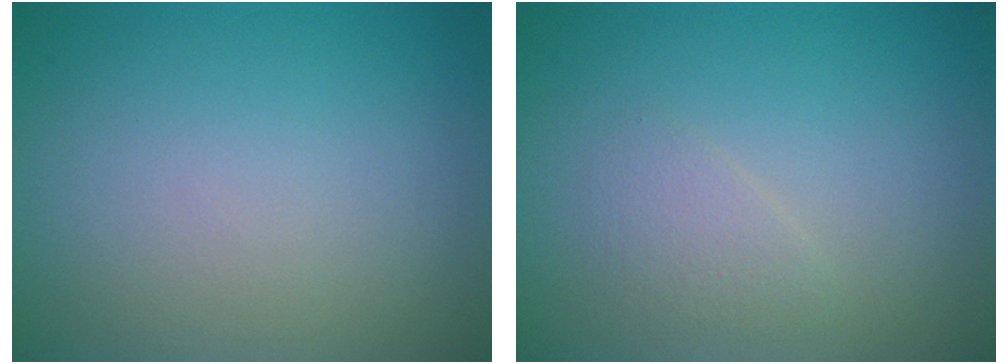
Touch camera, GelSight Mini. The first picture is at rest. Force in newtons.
{"total": 1.4, "press": 1.4, "slide": 0.0}